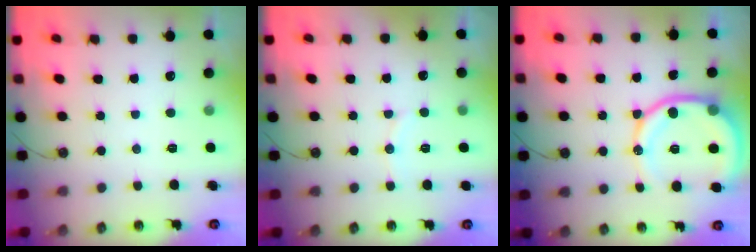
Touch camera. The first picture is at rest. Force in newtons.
{"total": 4.6, "press": 4.4, "slide": 1.2}
{"total": 15.8, "press": 15.7, "slide": 2.1}